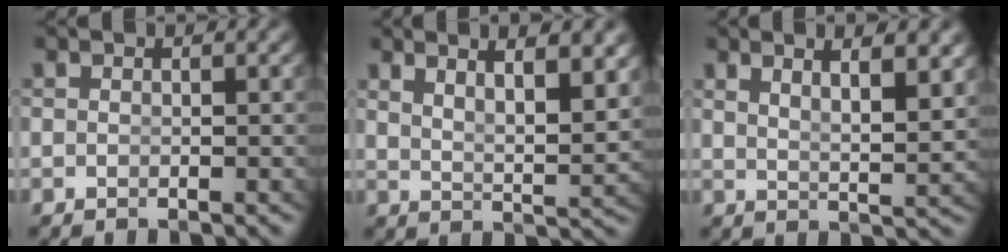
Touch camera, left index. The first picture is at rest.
{"total": 6.0, "force": [3.5, 1.8, 4.5], "torque": [-0.060, -0.003, 0.059]}
{"total": 4.7, "force": [2.8, 0.8, 3.6], "torque": [-0.051, -0.006, 0.053]}